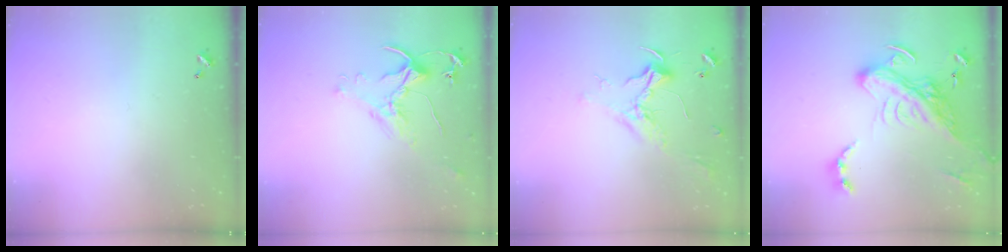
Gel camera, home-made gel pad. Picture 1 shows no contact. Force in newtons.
{"total": 0.8, "press": 0.7, "slide": 0.3}
{"total": 2.3, "press": 2.2, "slide": 0.9}
{"total": 11.6, "press": 11.5, "slide": 1.4}